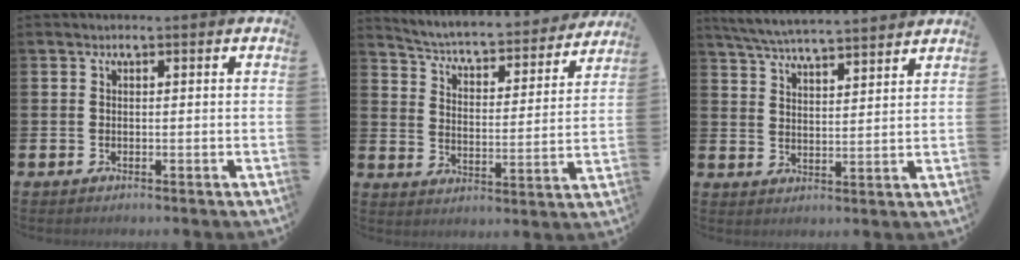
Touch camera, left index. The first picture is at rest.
{"total": 5.0, "force": [4.8, 0.7, 1.4], "torque": [-0.058, -0.044, 0.075]}
{"total": 5.9, "force": [5.8, 0.0, 1.1], "torque": [-0.040, -0.036, 0.104]}